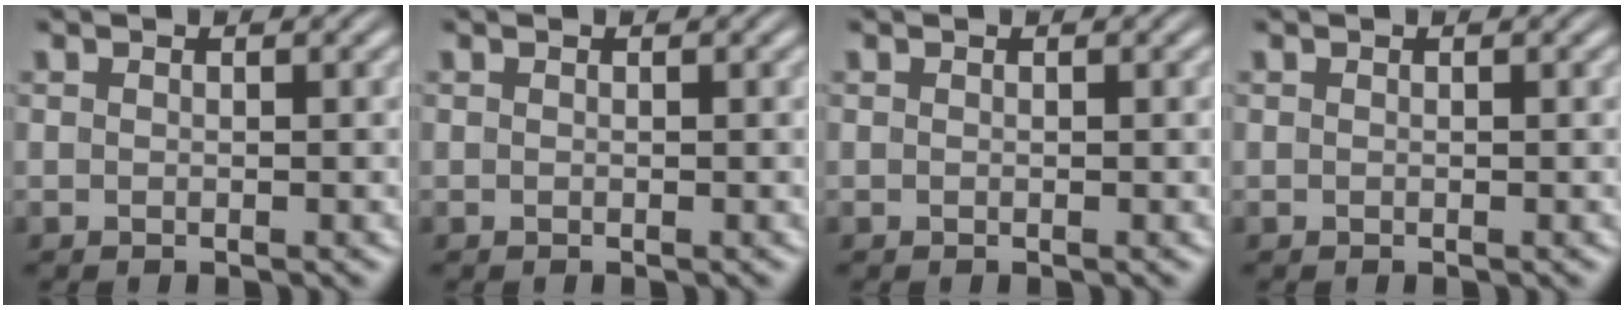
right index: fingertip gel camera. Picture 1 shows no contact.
{"total": 0.0}
{"total": 0.0}
{"total": 0.0}